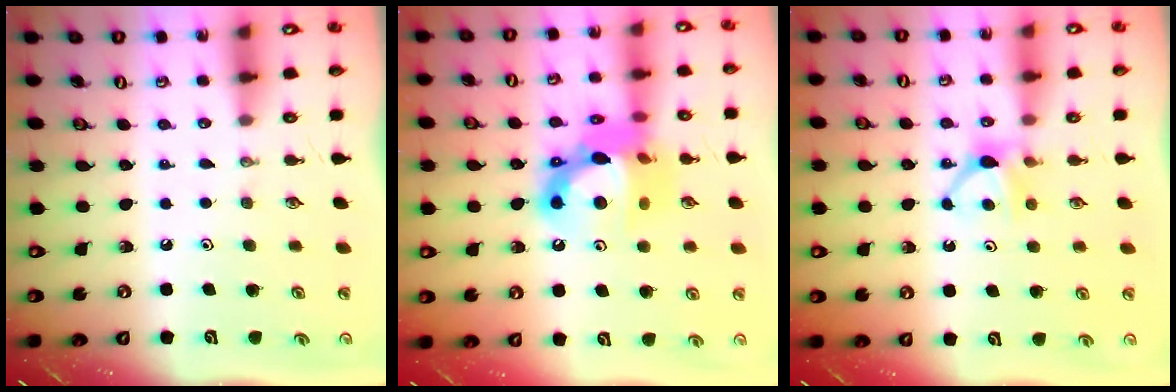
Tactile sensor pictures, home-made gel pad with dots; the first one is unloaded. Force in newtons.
{"total": 16.5, "press": 16.4, "slide": 1.6}
{"total": 5.1, "press": 5.0, "slide": 0.6}